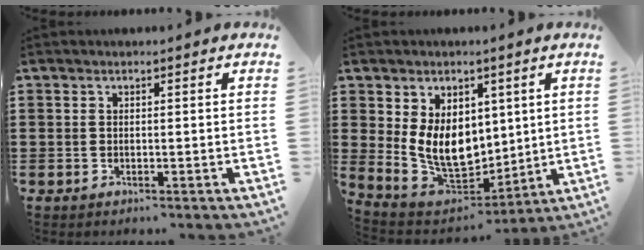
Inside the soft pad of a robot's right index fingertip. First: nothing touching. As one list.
[{"total": 10.3, "force": [1.8, 7.7, 6.6], "torque": [-0.139, -0.008, 0.036]}]